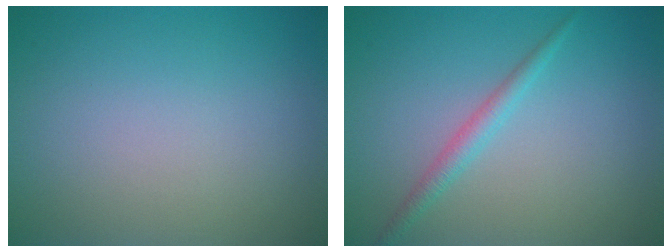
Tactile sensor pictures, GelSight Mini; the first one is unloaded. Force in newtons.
{"total": 1.7, "press": 1.7, "slide": 0.1}